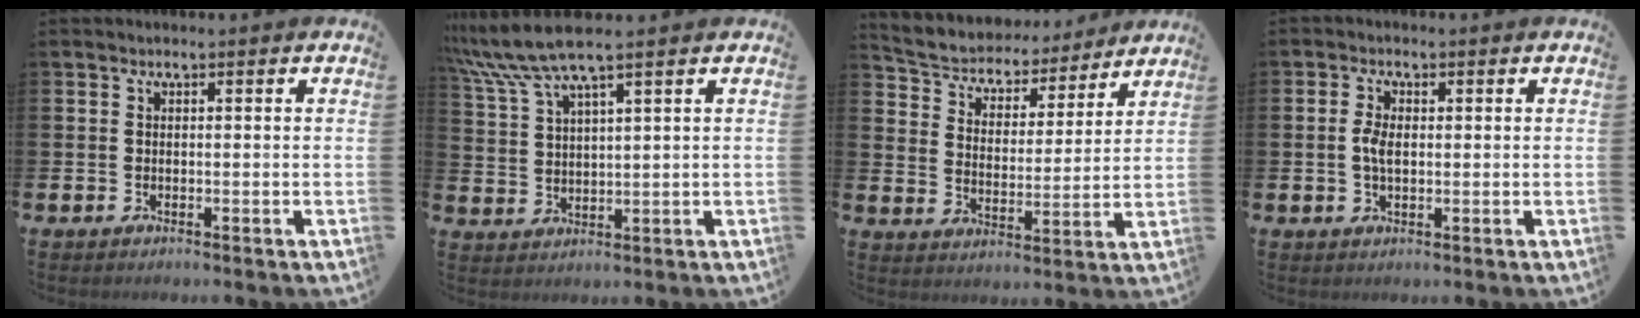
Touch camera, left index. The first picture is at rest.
{"total": 7.5, "force": [6.1, 0.7, 4.2], "torque": [-0.103, -0.012, 0.111]}
{"total": 5.8, "force": [5.4, 2.0, 0.4], "torque": [-0.044, -0.043, 0.091]}
{"total": 2.9, "force": [0.4, 1.5, 2.4], "torque": [-0.047, 0.006, 0.005]}